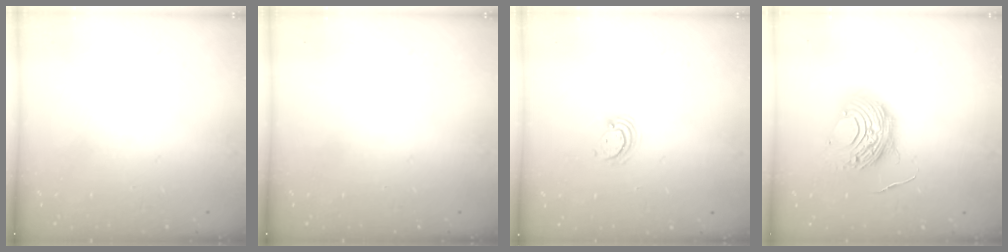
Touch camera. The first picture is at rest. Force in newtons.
{"total": 0.0}
{"total": 4.0, "press": 4.0, "slide": 0.3}
{"total": 12.0, "press": 12.0, "slide": 0.9}